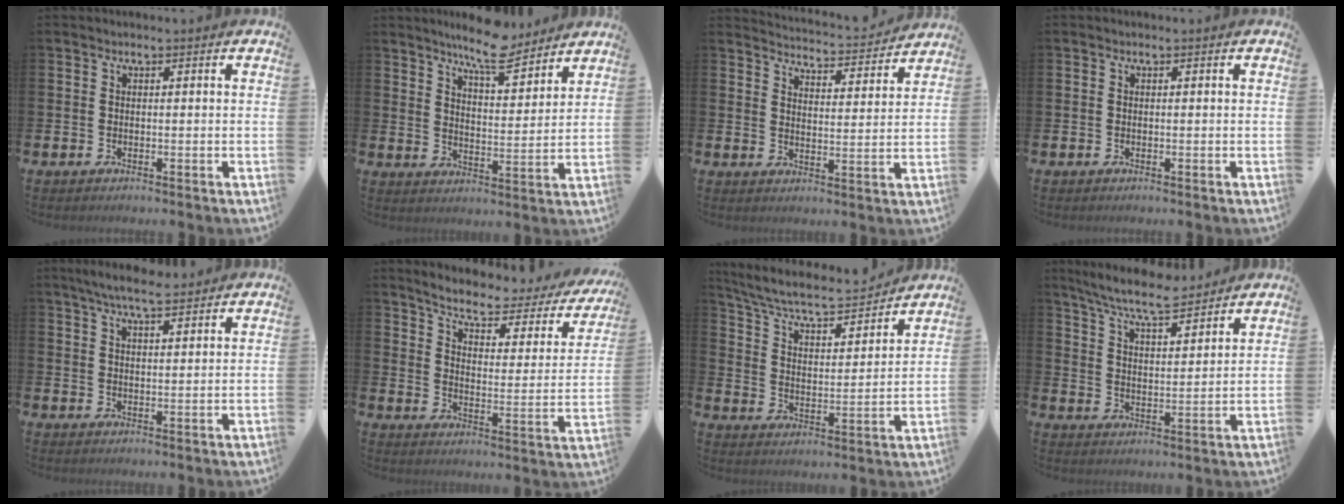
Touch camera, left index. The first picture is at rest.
{"total": 8.0, "force": [7.5, 1.2, 2.6], "torque": [-0.053, -0.039, 0.133]}
{"total": 4.4, "force": [4.3, 0.2, 0.0], "torque": [-0.018, -0.042, 0.071]}
{"total": 0.0}
{"total": 5.7, "force": [5.0, 0.9, 2.5], "torque": [-0.051, -0.016, 0.088]}
{"total": 6.0, "force": [5.1, 1.5, 2.9], "torque": [-0.078, -0.037, 0.077]}
{"total": 7.8, "force": [6.9, 1.9, 2.9], "torque": [-0.093, -0.048, 0.117]}
{"total": 8.0, "force": [7.4, 0.8, 3.1], "torque": [-0.086, -0.035, 0.132]}